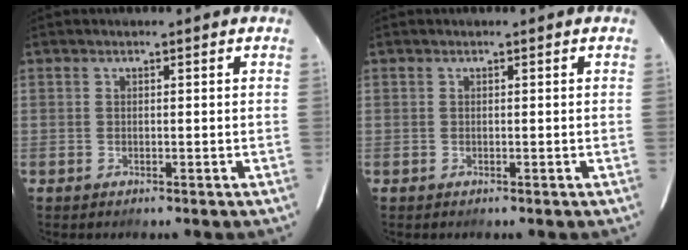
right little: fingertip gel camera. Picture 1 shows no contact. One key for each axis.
{"total": 0.0}